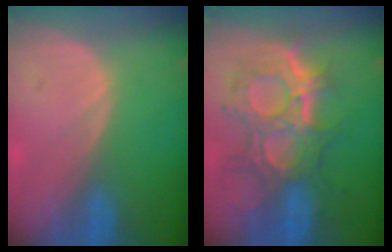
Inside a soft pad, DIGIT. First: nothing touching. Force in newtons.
{"total": 10.8, "press": 10.2, "slide": 3.8}